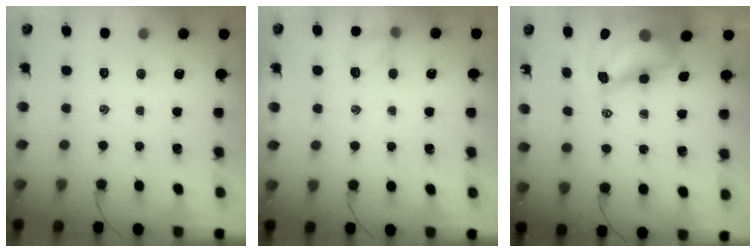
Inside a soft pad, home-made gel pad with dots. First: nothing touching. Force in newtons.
{"total": 5.4, "press": 5.2, "slide": 1.2}
{"total": 11.4, "press": 10.8, "slide": 3.7}